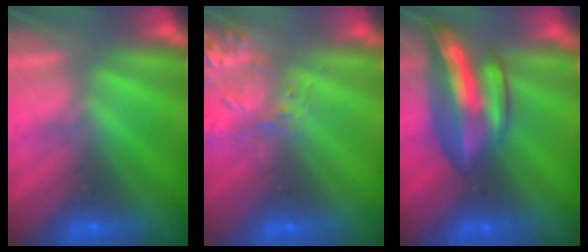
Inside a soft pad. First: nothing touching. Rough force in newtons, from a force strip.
{"total": 2.7}
{"total": 7.9}